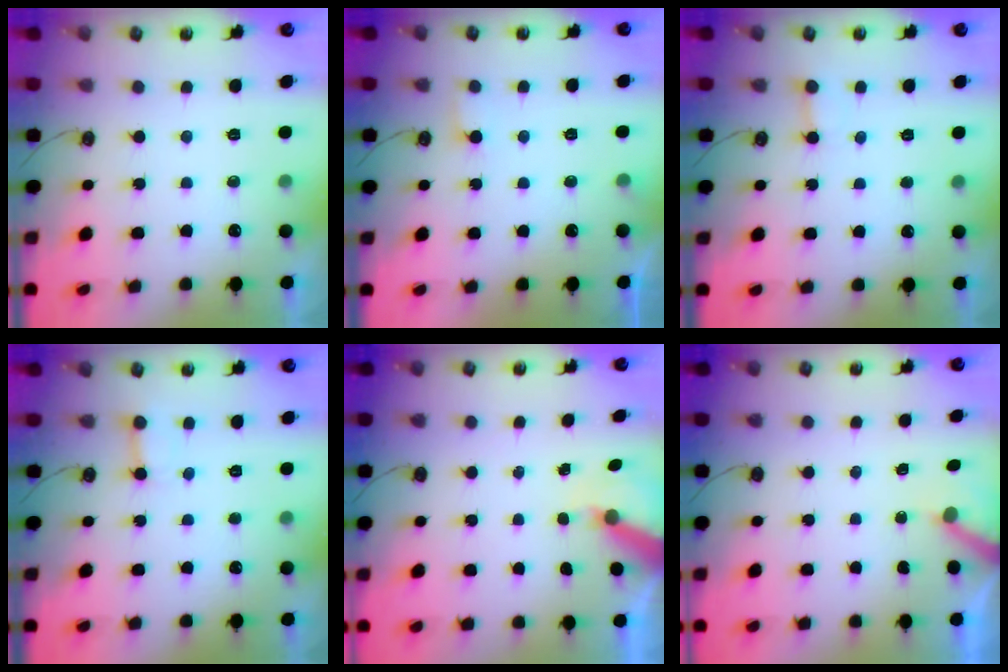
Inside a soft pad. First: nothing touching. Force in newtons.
{"total": 5.6, "press": 5.6, "slide": 0.4}
{"total": 2.4, "press": 2.4, "slide": 0.1}
{"total": 2.7, "press": 2.7, "slide": 0.5}
{"total": 6.8, "press": 6.7, "slide": 0.8}
{"total": 3.7, "press": 3.7, "slide": 0.3}